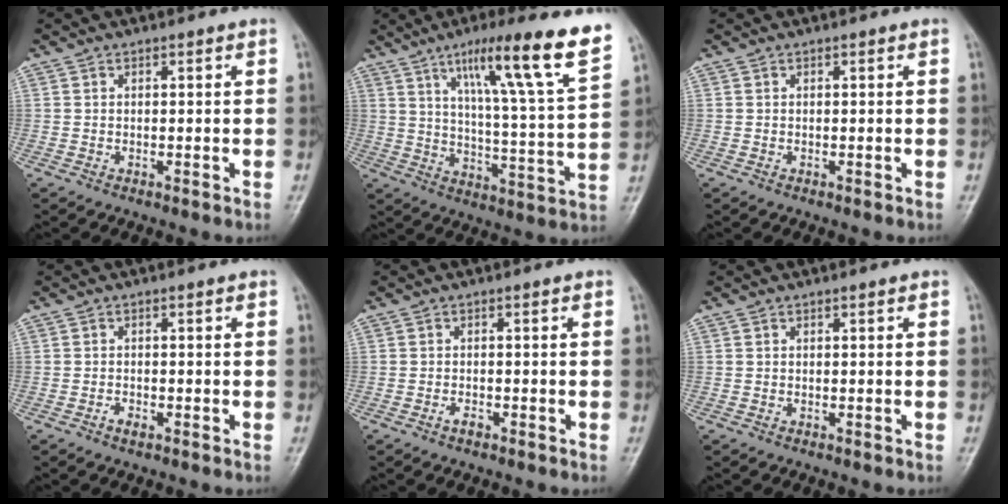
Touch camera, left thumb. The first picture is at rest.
{"total": 20.1, "force": [11.5, 1.4, 16.5], "torque": [-0.229, -0.043, 0.171]}
{"total": 0.0}
{"total": 1.4, "force": [-0.8, 0.7, 0.9], "torque": [-0.016, 0.004, -0.017]}
{"total": 1.3, "force": [-0.8, 0.6, 0.8], "torque": [-0.013, 0.004, -0.016]}
{"total": 0.0}